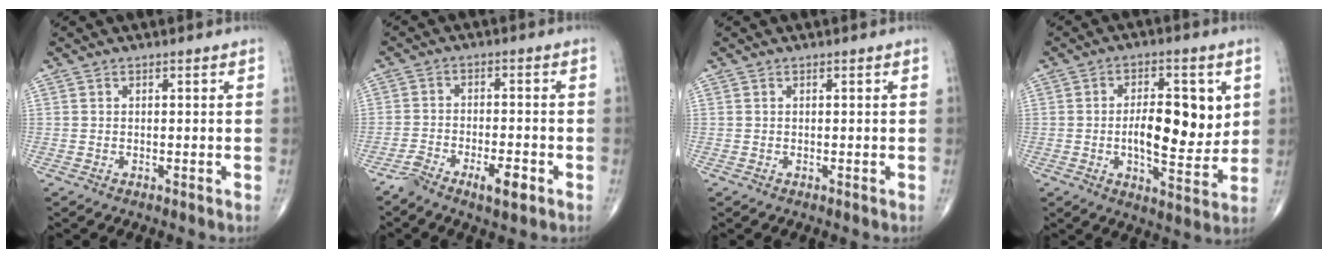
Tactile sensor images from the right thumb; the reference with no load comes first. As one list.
[{"total": 6.1, "force": [-3.8, 1.7, 4.4], "torque": [-0.084, 0.021, -0.063]}, {"total": 0.0}, {"total": 13.0, "force": [1.4, 5.9, 11.5], "torque": [-0.147, -0.012, 0.027]}]